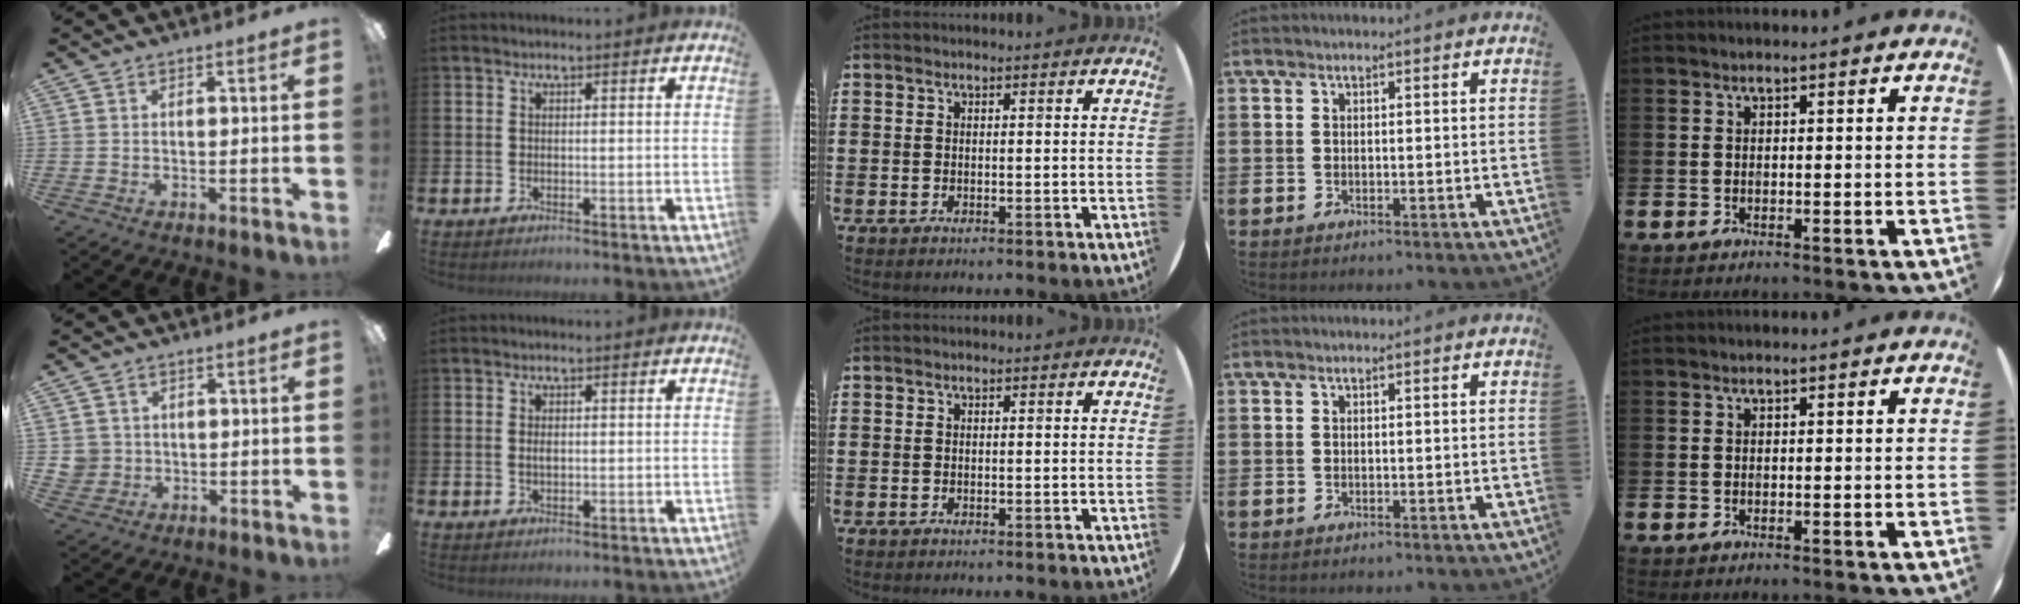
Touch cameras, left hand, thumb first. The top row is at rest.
{"thumb": {"total": 4.0, "force": [0.6, 4.0, 0.3], "torque": [-0.010, 0.008, 0.012]}, "index": {"total": 1.0, "force": [0.2, 0.5, 0.8], "torque": [-0.015, 0.004, 0.001]}}